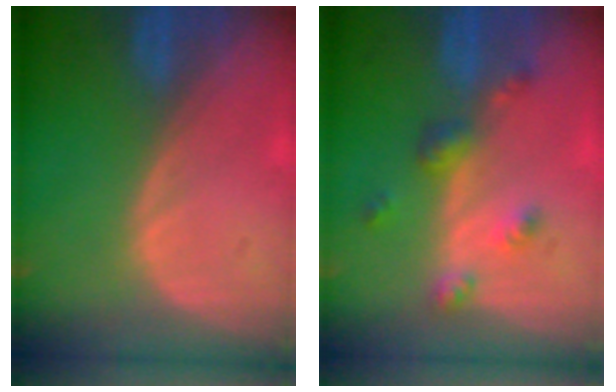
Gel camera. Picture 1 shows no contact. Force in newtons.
{"total": 4.8, "press": 4.3, "slide": 2.3}